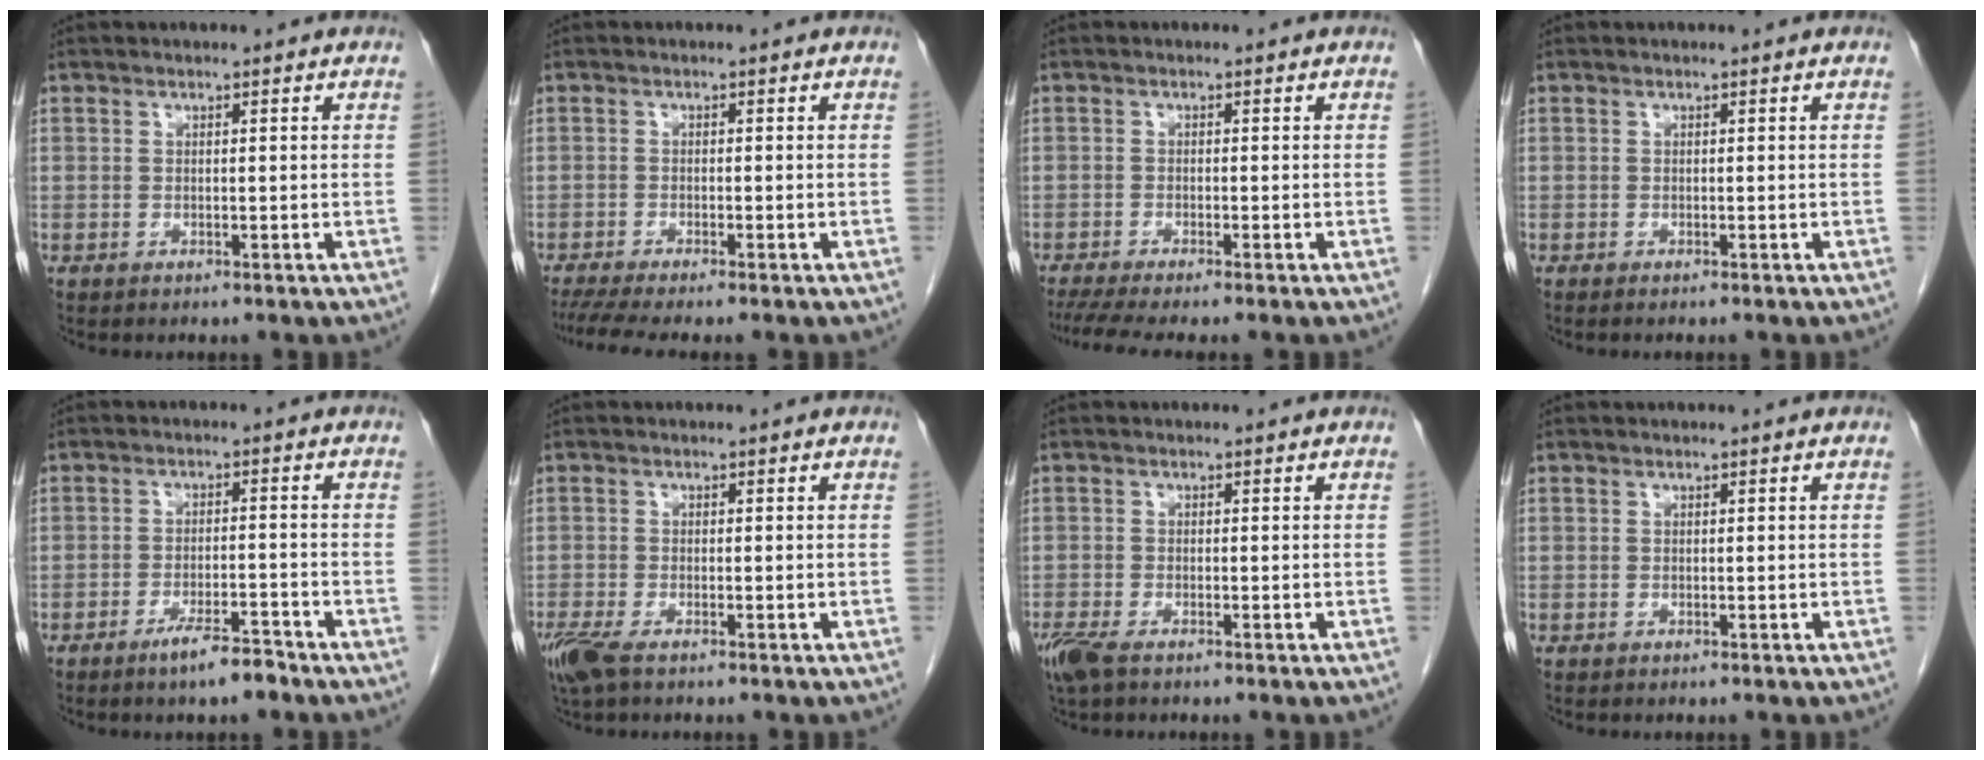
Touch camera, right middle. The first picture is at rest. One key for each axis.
{"total": 5.7, "fx": -4.7, "fy": -0.1, "fz": 3.2, "tx": -0.048, "ty": -0.013, "tz": -0.079}
{"total": 5.8, "fx": -4.8, "fy": -0.1, "fz": 3.3, "tx": -0.050, "ty": -0.014, "tz": -0.080}
{"total": 0.7, "fx": -0.6, "fy": 0.0, "fz": 0.4, "tx": -0.006, "ty": -0.002, "tz": -0.007}
{"total": 4.7, "fx": -3.6, "fy": 0.5, "fz": 3.0, "tx": -0.053, "ty": -0.004, "tz": -0.061}
{"total": 4.0, "fx": -2.6, "fy": 1.1, "fz": 2.8, "tx": -0.065, "ty": -0.012, "tz": -0.049}
{"total": 3.7, "fx": -2.6, "fy": 1.1, "fz": 2.4, "tx": -0.057, "ty": -0.011, "tz": -0.047}
{"total": 0.0}